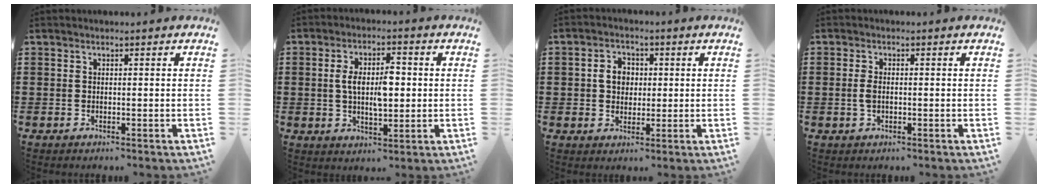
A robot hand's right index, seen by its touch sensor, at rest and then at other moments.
{"total": 7.0, "force": [0.4, 2.8, 6.4], "torque": [-0.124, 0.002, 0.000]}
{"total": 4.1, "force": [0.3, 3.4, 2.4], "torque": [-0.057, 0.014, 0.000]}
{"total": 2.1, "force": [-0.2, 0.8, 1.9], "torque": [-0.053, -0.006, -0.010]}